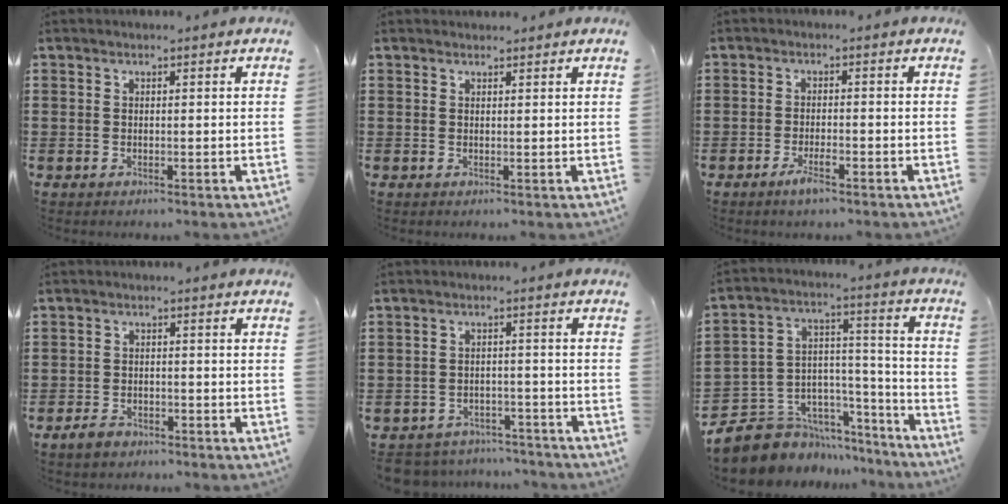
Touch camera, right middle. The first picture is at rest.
{"total": 0.8, "force": [0.8, 0.1, 0.0], "torque": [-0.002, 0.001, 0.015]}
{"total": 3.1, "force": [-1.9, 0.7, 2.3], "torque": [-0.052, -0.002, -0.039]}
{"total": 2.4, "force": [-1.9, 1.1, 0.9], "torque": [-0.027, 0.002, -0.041]}
{"total": 4.0, "force": [-4.0, 0.8, -0.1], "torque": [-0.006, 0.005, -0.085]}
{"total": 9.1, "force": [-7.3, 5.3, 1.4], "torque": [-0.054, 0.008, -0.137]}